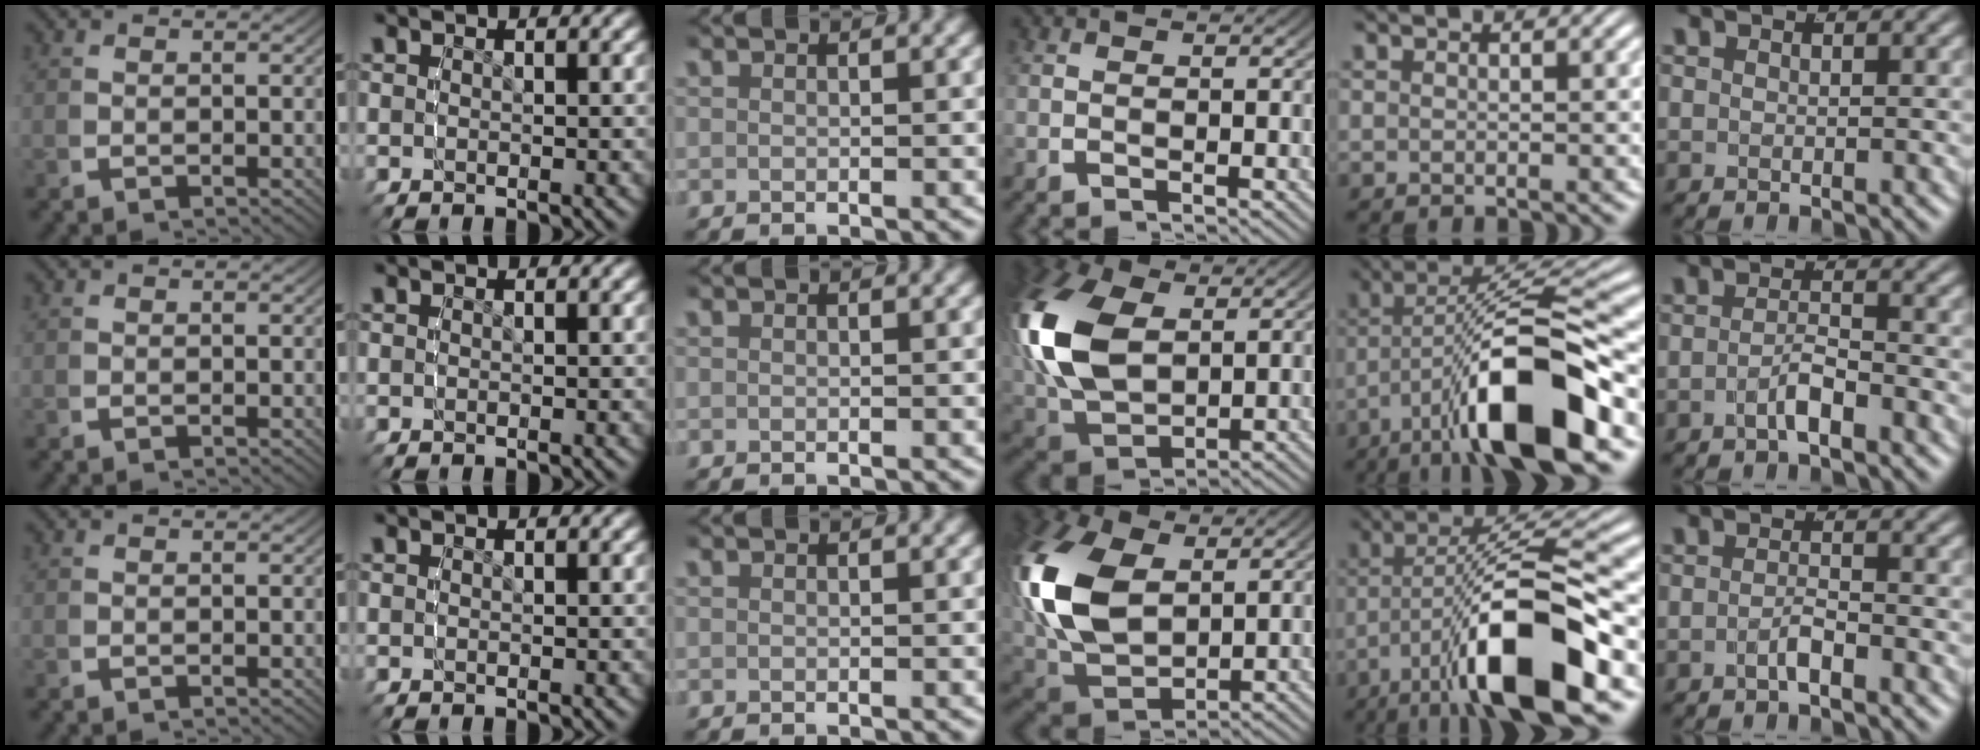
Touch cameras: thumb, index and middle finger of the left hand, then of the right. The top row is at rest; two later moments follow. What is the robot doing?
{"motion": "lift_and_place", "object": "markers"}